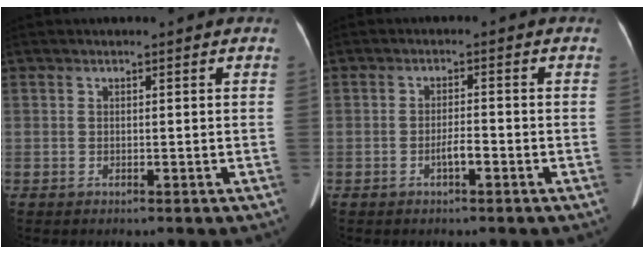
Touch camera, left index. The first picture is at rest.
{"total": 2.2, "force": [-1.1, 0.4, 1.8], "torque": [-0.031, 0.002, -0.020]}